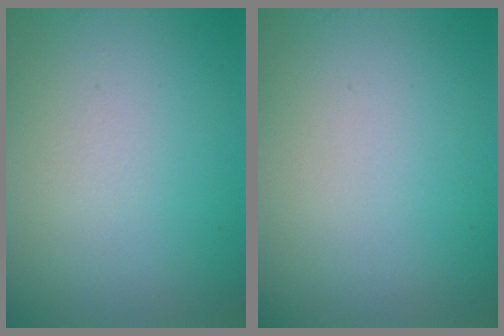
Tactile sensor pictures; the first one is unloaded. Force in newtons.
{"total": 0.0}